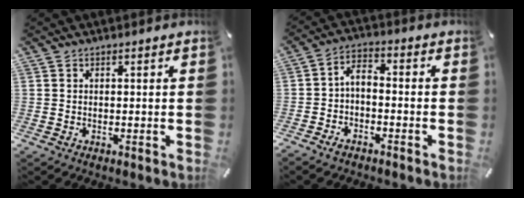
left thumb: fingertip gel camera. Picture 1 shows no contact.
{"total": 3.9, "force": [-1.9, 2.1, 2.6], "torque": [-0.051, 0.011, -0.039]}